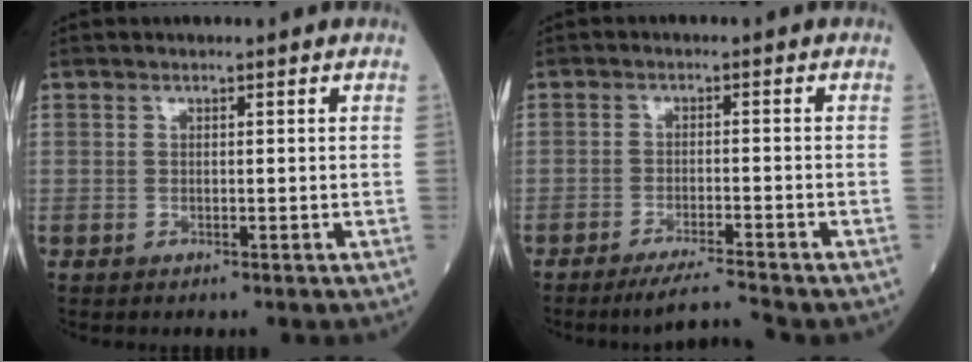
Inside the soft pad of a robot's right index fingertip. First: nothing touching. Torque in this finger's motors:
{"motor_torque": [-0.25, -0.19, 0.11, 0.02]}